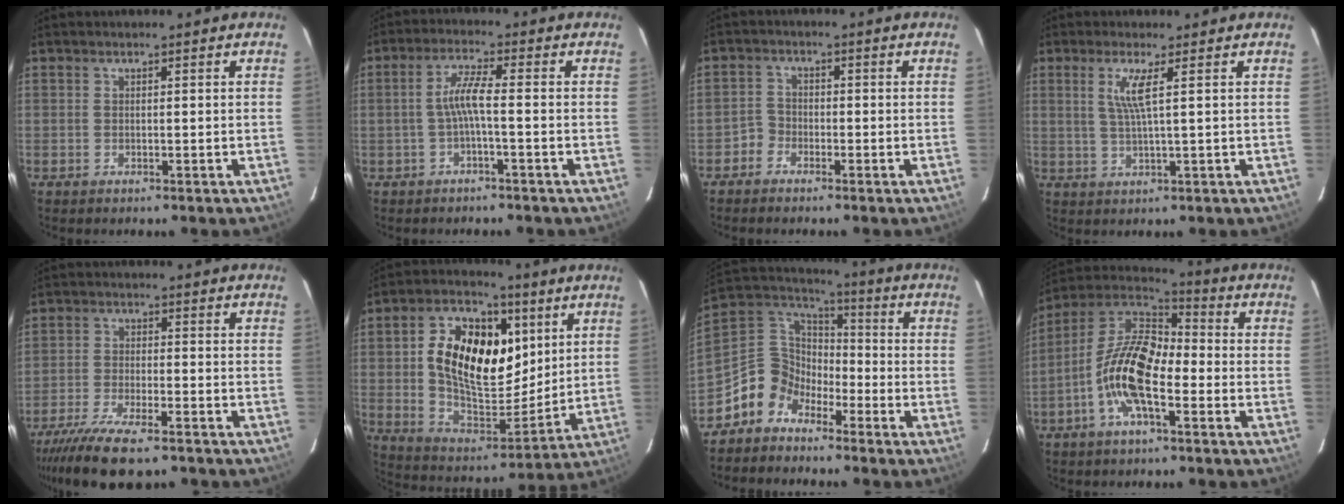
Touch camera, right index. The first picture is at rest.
{"total": 4.2, "force": [-1.1, 0.0, 4.0], "torque": [-0.086, 0.006, -0.021]}
{"total": 2.5, "force": [-1.8, 1.8, -0.2], "torque": [0.004, 0.010, -0.037]}
{"total": 4.2, "force": [1.6, -0.5, 3.9], "torque": [-0.076, -0.006, 0.031]}
{"total": 12.4, "force": [-9.7, 3.0, 7.1], "torque": [-0.165, -0.036, -0.174]}
{"total": 19.6, "force": [4.8, 11.4, 15.2], "torque": [-0.284, 0.013, 0.087]}
{"total": 10.0, "force": [-6.6, 7.2, 2.1], "torque": [-0.063, 0.043, -0.146]}
{"total": 13.6, "force": [-4.7, 5.5, 11.5], "torque": [-0.231, 0.004, -0.100]}